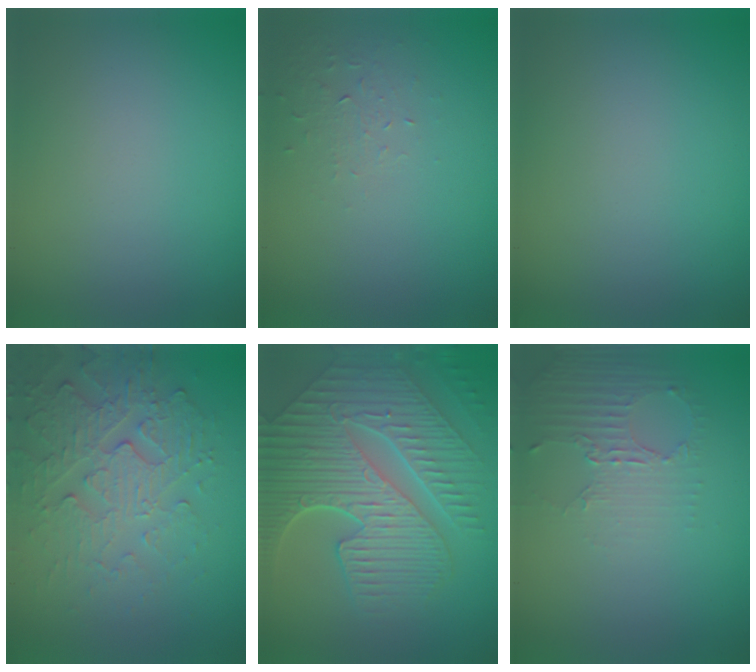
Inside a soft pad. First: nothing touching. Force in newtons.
{"total": 1.0, "press": 0.4, "slide": 0.9}
{"total": 0.0}
{"total": 4.3, "press": 4.1, "slide": 1.3}
{"total": 9.8, "press": 6.5, "slide": 7.3}
{"total": 2.6, "press": 2.0, "slide": 1.7}